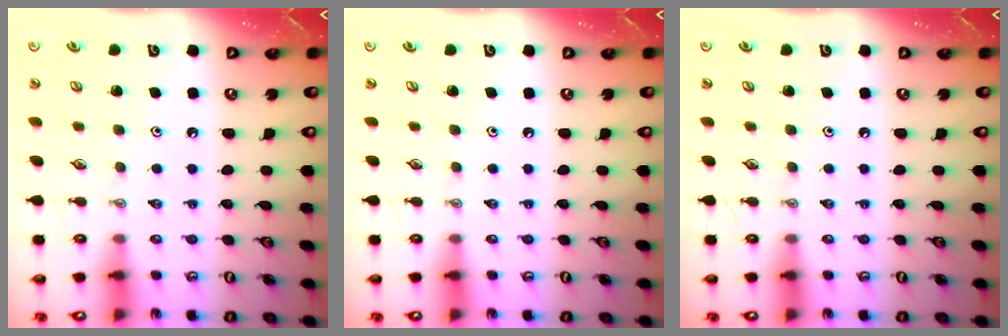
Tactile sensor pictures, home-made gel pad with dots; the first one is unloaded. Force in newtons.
{"total": 0.0}
{"total": 0.0}